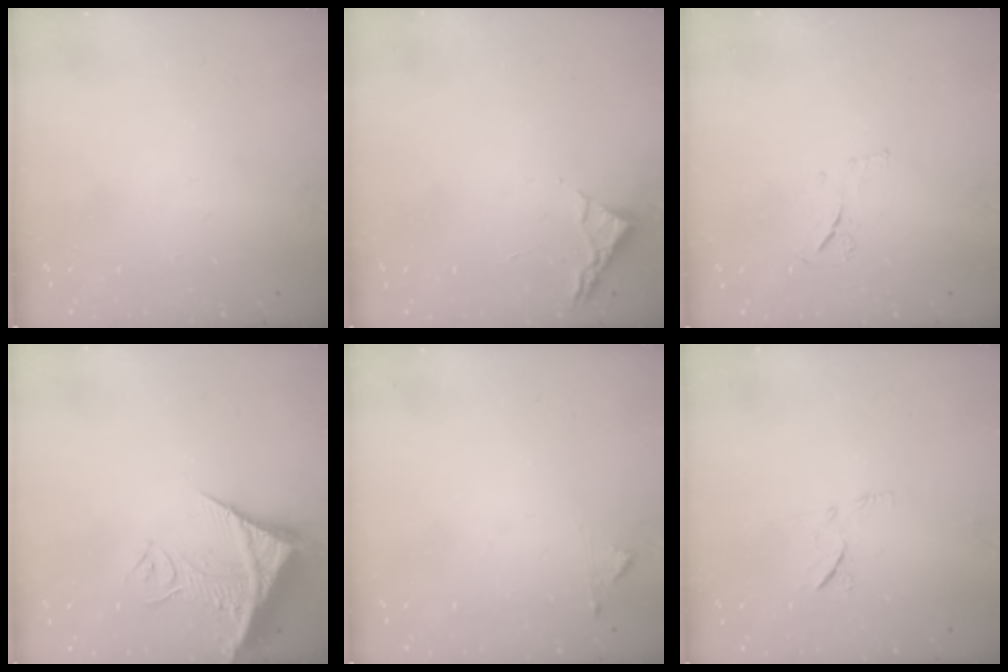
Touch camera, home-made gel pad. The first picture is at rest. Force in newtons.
{"total": 3.0, "press": 2.9, "slide": 0.4}
{"total": 4.7, "press": 4.6, "slide": 0.8}
{"total": 13.0, "press": 12.9, "slide": 1.8}
{"total": 4.4, "press": 4.3, "slide": 0.4}
{"total": 6.7, "press": 6.6, "slide": 1.0}